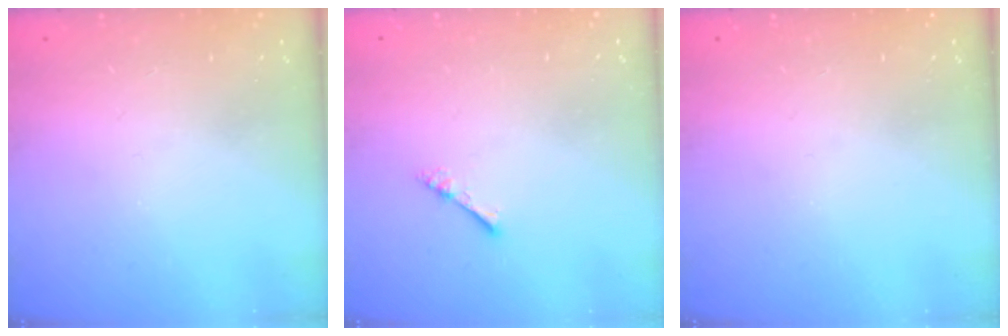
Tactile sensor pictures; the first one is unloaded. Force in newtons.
{"total": 1.0, "press": 1.0, "slide": 0.3}
{"total": 0.0}